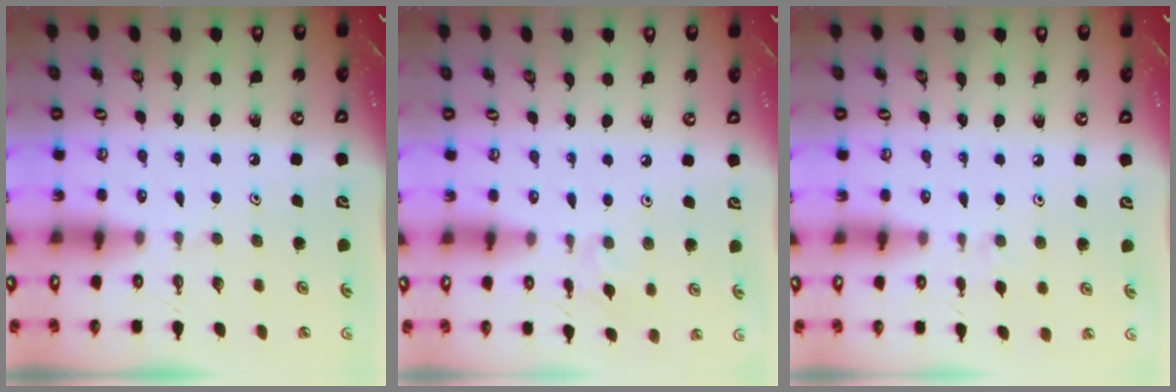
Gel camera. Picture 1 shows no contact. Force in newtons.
{"total": 2.9, "press": 2.8, "slide": 0.6}
{"total": 3.3, "press": 3.2, "slide": 0.7}